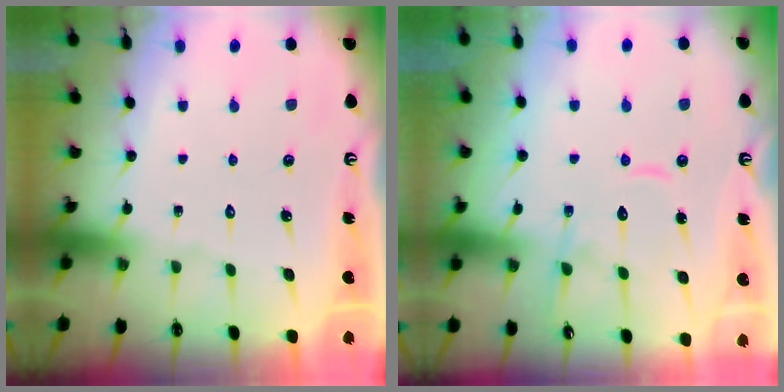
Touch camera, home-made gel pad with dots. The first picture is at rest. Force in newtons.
{"total": 12.7, "press": 12.6, "slide": 1.3}